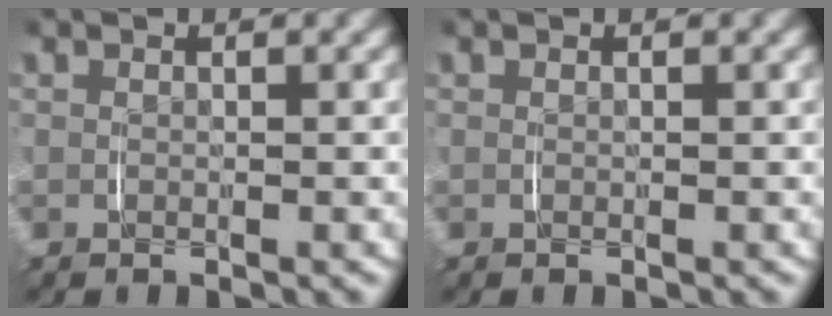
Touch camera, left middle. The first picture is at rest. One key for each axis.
{"total": 0.0}